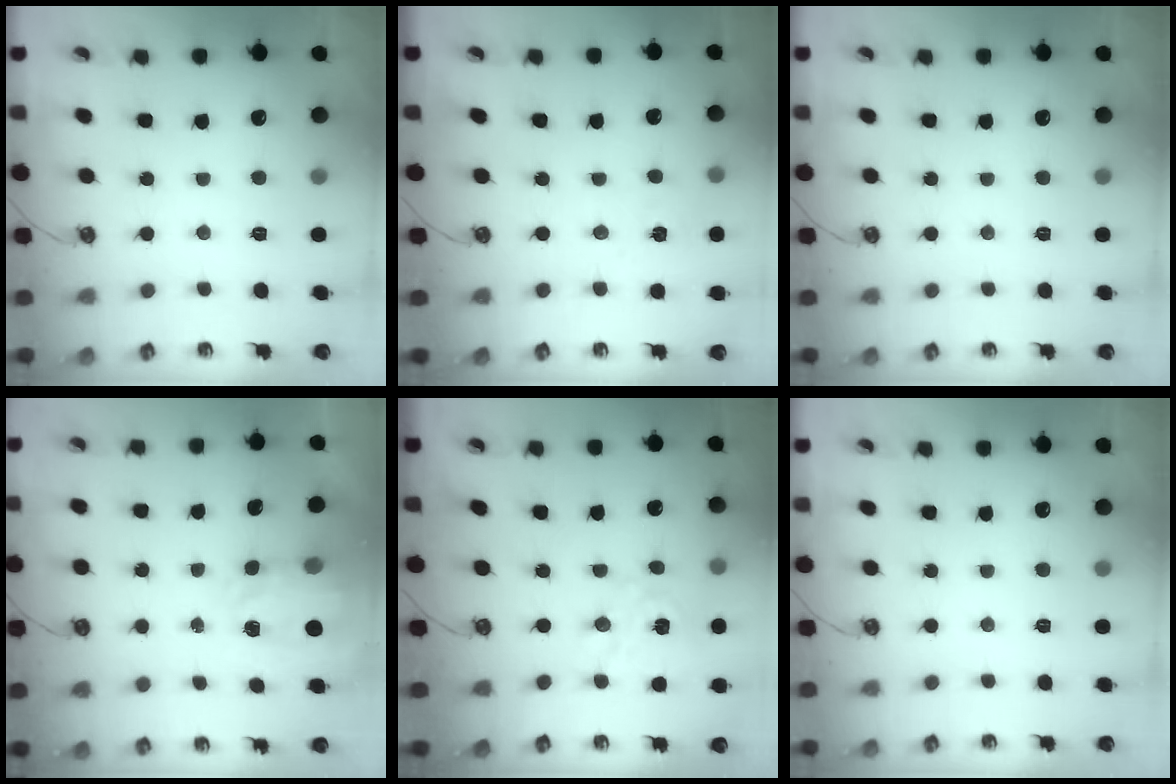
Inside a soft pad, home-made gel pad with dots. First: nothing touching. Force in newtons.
{"total": 4.3, "press": 4.3, "slide": 0.4}
{"total": 0.0}
{"total": 3.9, "press": 3.8, "slide": 0.6}
{"total": 7.5, "press": 7.4, "slide": 0.8}
{"total": 0.0}